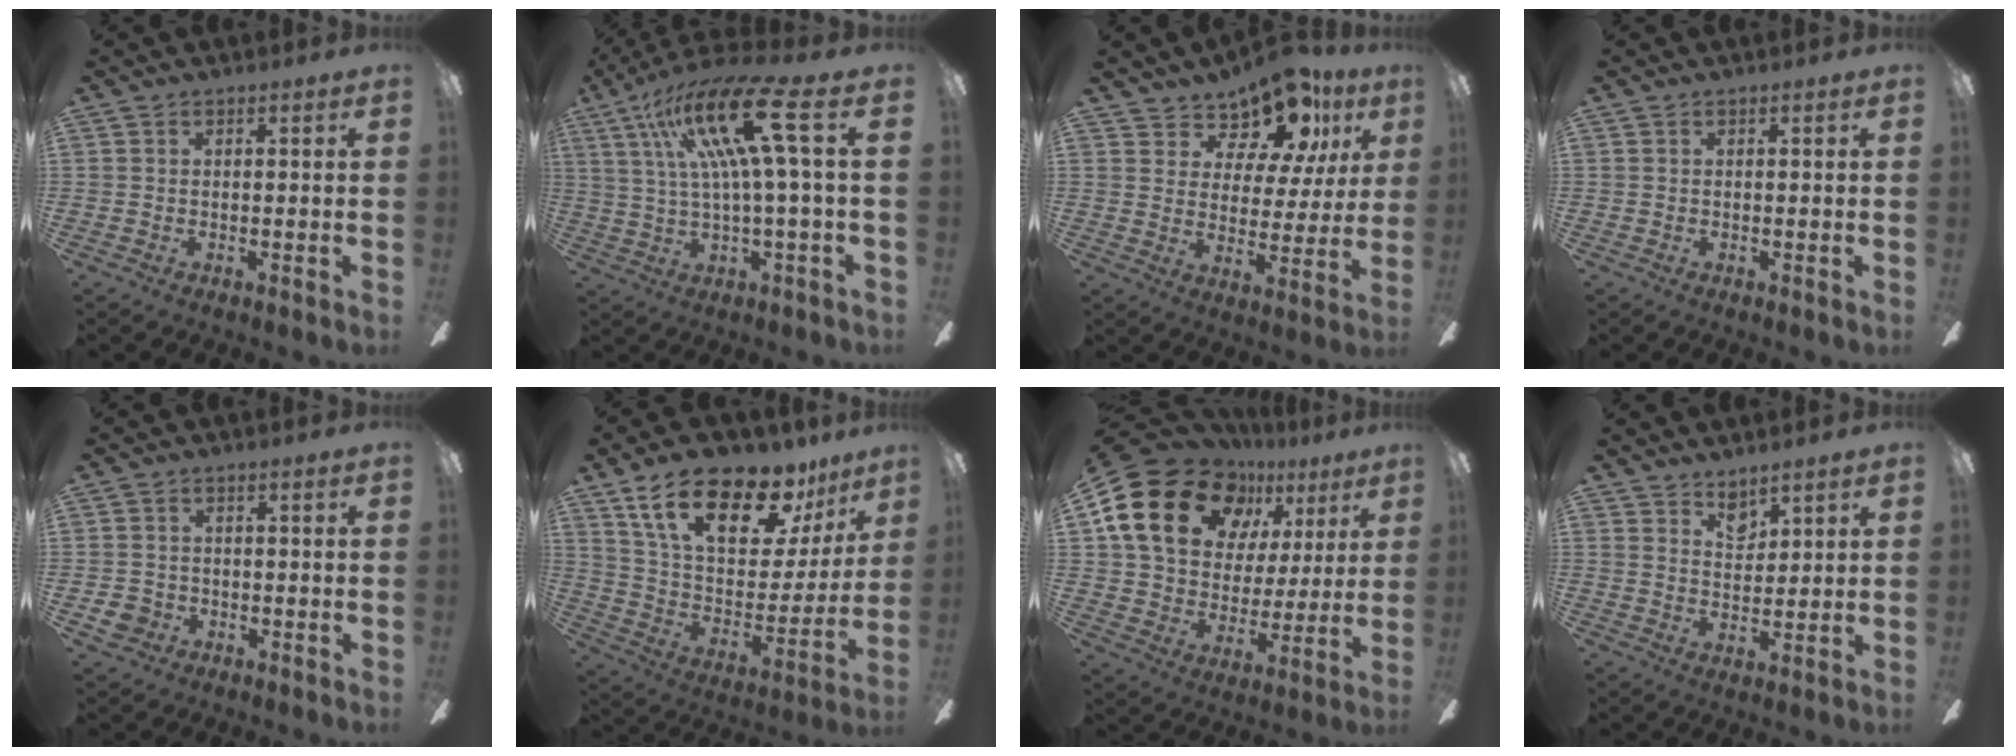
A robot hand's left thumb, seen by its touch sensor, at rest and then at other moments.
{"total": 19.5, "force": [7.2, 3.4, 17.8], "torque": [-0.340, -0.023, 0.103]}
{"total": 13.2, "force": [10.5, 5.9, 5.5], "torque": [-0.098, -0.070, 0.188]}
{"total": 0.0}
{"total": 4.0, "force": [-1.5, 3.5, 1.2], "torque": [-0.024, 0.011, -0.027]}
{"total": 23.4, "force": [15.2, 10.4, 14.5], "torque": [-0.241, -0.083, 0.264]}
{"total": 21.9, "force": [10.5, 16.2, 10.3], "torque": [-0.195, -0.048, 0.205]}
{"total": 4.9, "force": [4.2, 2.3, 1.3], "torque": [-0.012, -0.021, 0.074]}